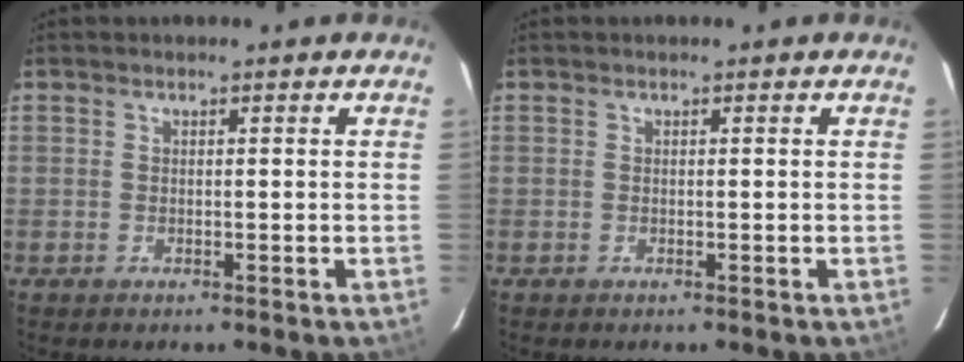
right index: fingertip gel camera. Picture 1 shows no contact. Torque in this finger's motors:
{"motor_torque": [-0.02, 0.00, -0.02, 0.00]}